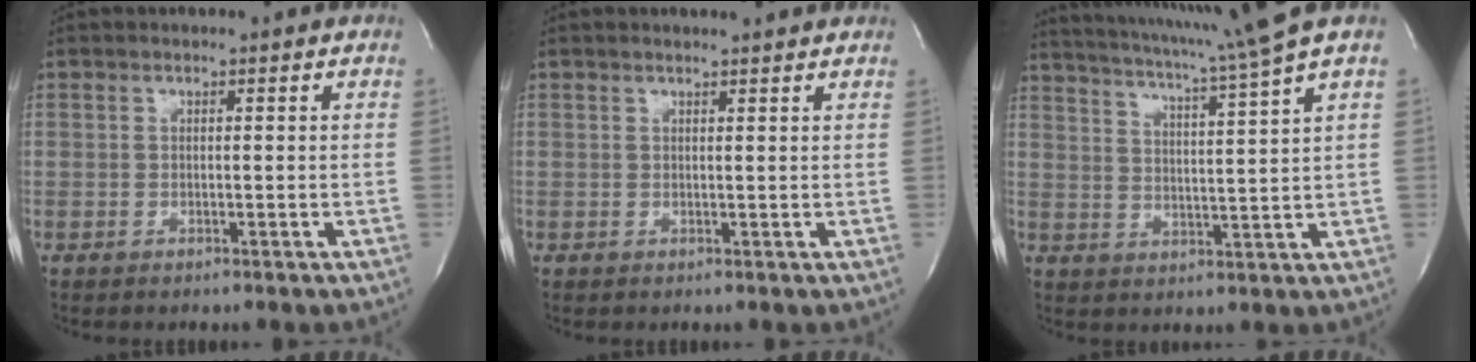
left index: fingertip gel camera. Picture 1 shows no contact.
{"total": 3.6, "force": [3.5, 0.0, 1.1], "torque": [-0.020, 0.011, 0.038]}
{"total": 12.8, "force": [10.7, -2.8, 6.5], "torque": [-0.116, -0.030, 0.154]}